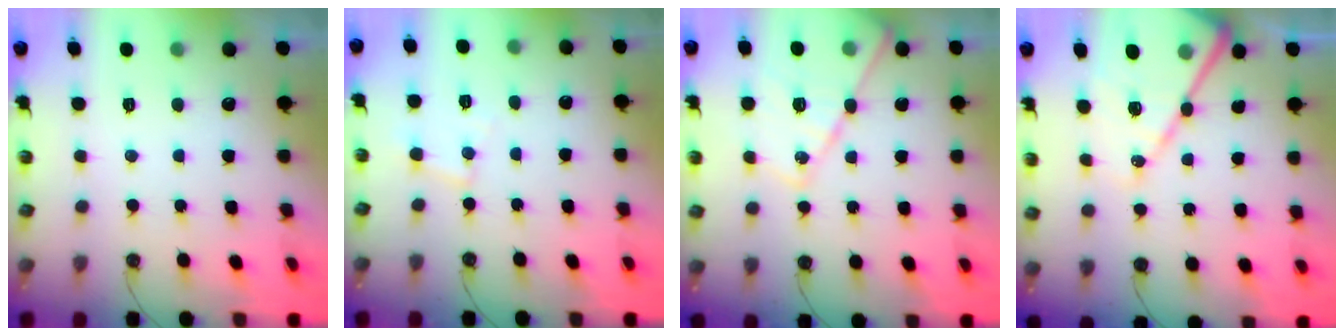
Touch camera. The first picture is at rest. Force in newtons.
{"total": 6.2, "press": 6.2, "slide": 0.2}
{"total": 15.5, "press": 15.4, "slide": 1.6}
{"total": 18.3, "press": 18.2, "slide": 1.9}